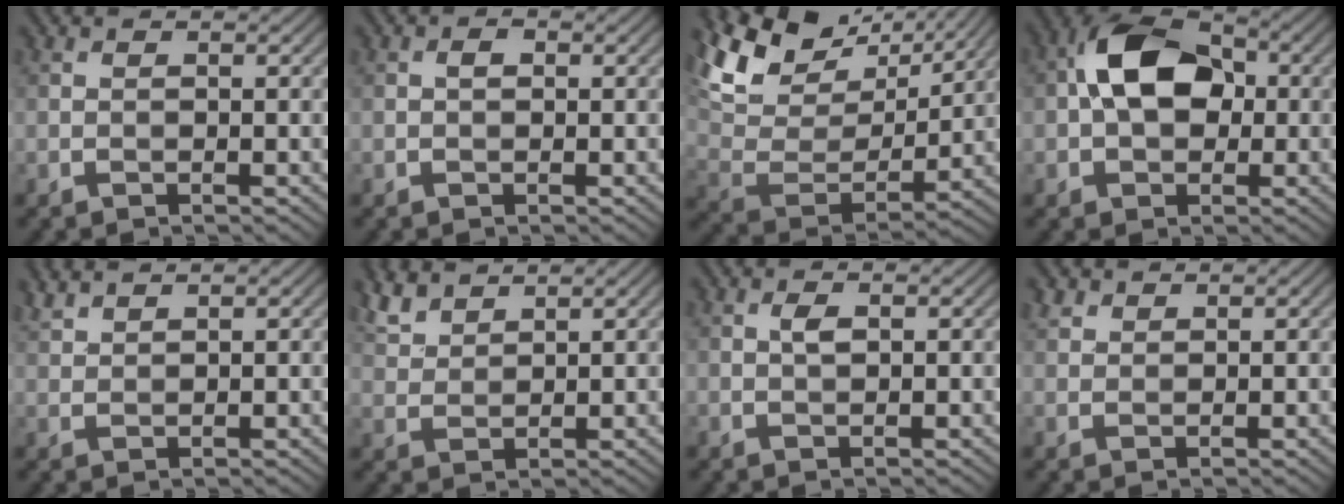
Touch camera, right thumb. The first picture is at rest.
{"total": 1.0, "force": [0.0, 0.6, 0.7], "torque": [-0.014, 0.003, -0.002]}
{"total": 14.4, "force": [9.5, 7.3, 7.9], "torque": [-0.201, 0.024, 0.167]}
{"total": 10.2, "force": [0.8, 6.8, 7.6], "torque": [-0.141, 0.021, -0.001]}
{"total": 2.1, "force": [1.9, 0.5, 0.8], "torque": [-0.023, 0.006, 0.047]}
{"total": 4.4, "force": [3.6, 1.4, 2.0], "torque": [-0.056, 0.011, 0.083]}
{"total": 1.5, "force": [0.4, 0.7, 1.2], "torque": [-0.025, 0.001, 0.007]}
{"total": 1.8, "force": [1.4, 1.1, 0.5], "torque": [-0.014, 0.005, 0.031]}